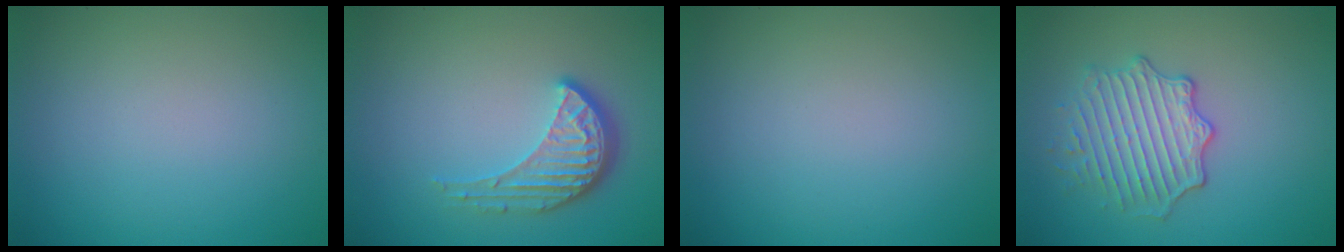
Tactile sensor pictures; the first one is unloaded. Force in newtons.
{"total": 4.3, "press": 3.3, "slide": 2.8}
{"total": 0.0}
{"total": 4.0, "press": 3.5, "slide": 1.8}